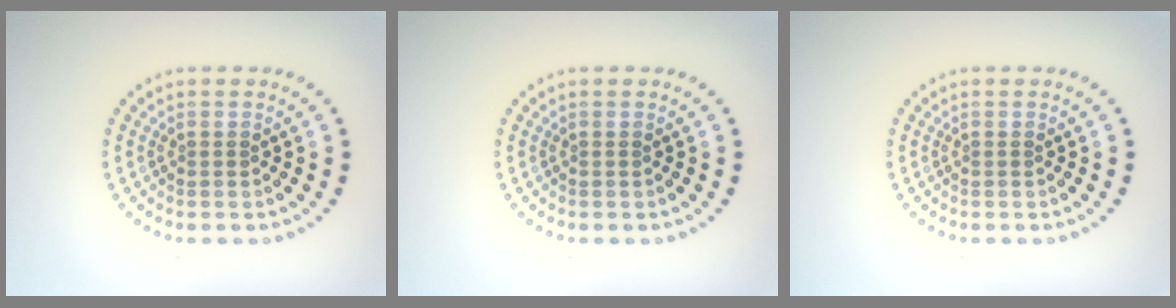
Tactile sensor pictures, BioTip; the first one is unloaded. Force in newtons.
{"total": 0.0}
{"total": 0.0}